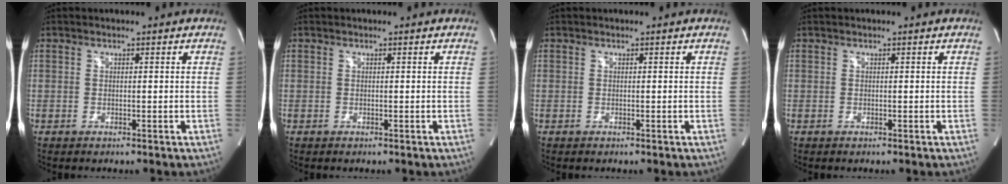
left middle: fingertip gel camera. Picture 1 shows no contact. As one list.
[{"total": 0.0}, {"total": 0.0}, {"total": 0.0}]